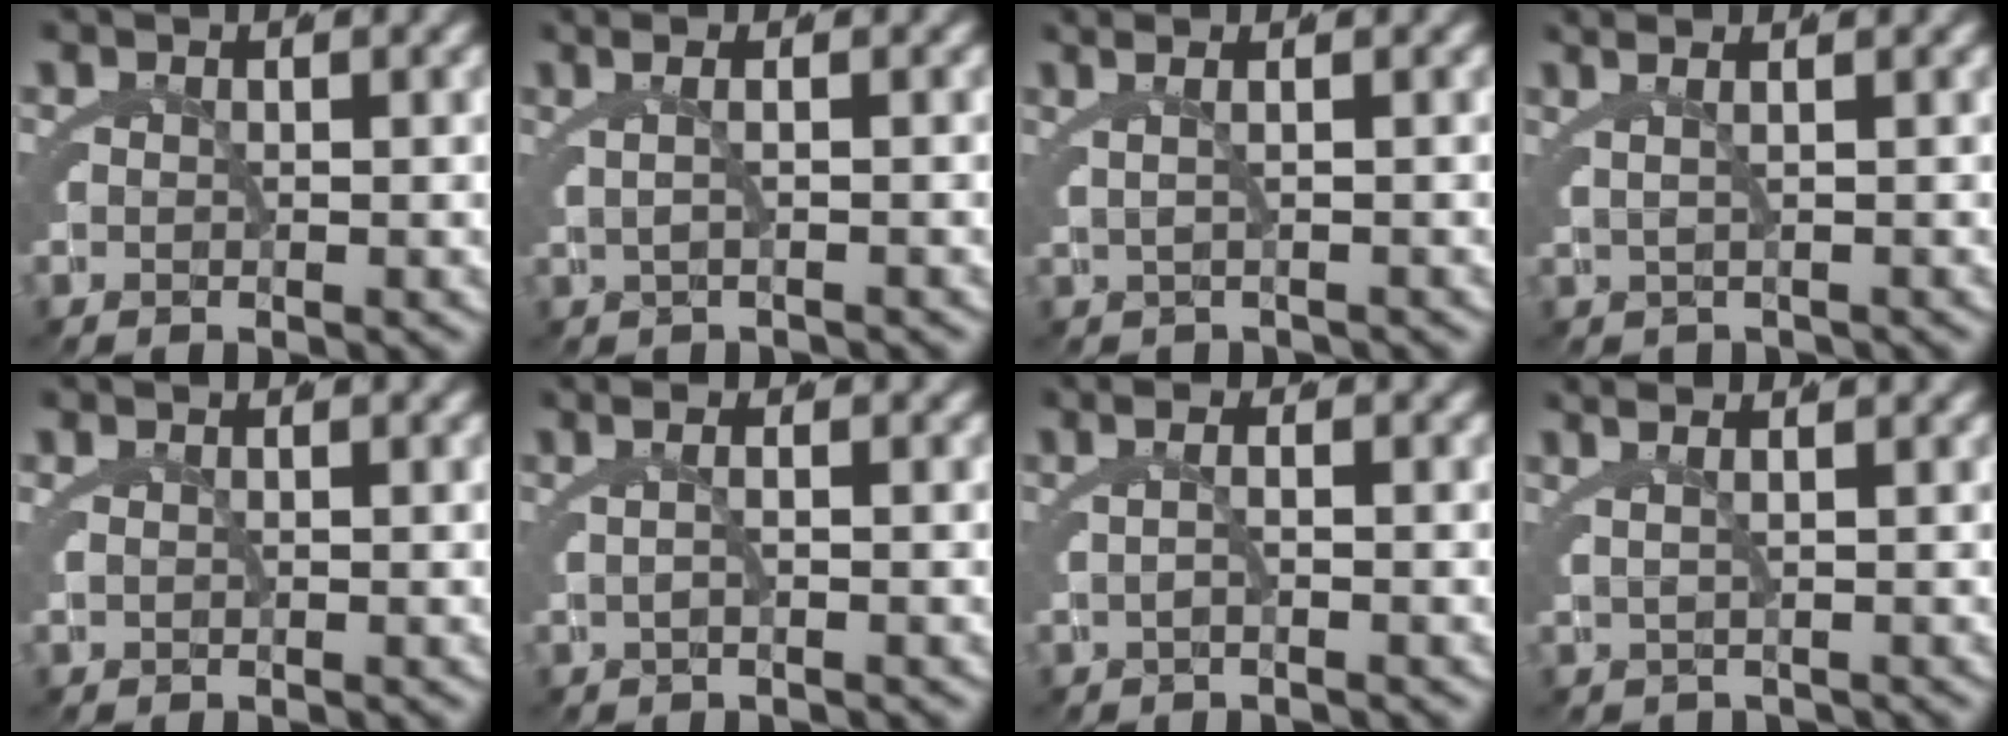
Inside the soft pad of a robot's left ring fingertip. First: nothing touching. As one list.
[{"total": 2.3, "force": [0.4, 0.2, 2.2], "torque": [-0.031, 0.020, 0.002]}, {"total": 2.2, "force": [0.4, 0.5, 2.1], "torque": [-0.029, 0.016, 0.008]}, {"total": 2.6, "force": [1.3, 0.7, 2.2], "torque": [-0.026, 0.019, 0.019]}, {"total": 0.7, "force": [0.2, 0.4, 0.5], "torque": [-0.015, 0.002, 0.006]}, {"total": 1.7, "force": [0.1, -0.1, 1.7], "torque": [-0.025, 0.013, 0.000]}, {"total": 1.5, "force": [-0.2, -0.1, 1.5], "torque": [-0.024, 0.009, -0.005]}, {"total": 2.3, "force": [1.3, 0.7, 1.8], "torque": [-0.023, 0.016, 0.022]}]